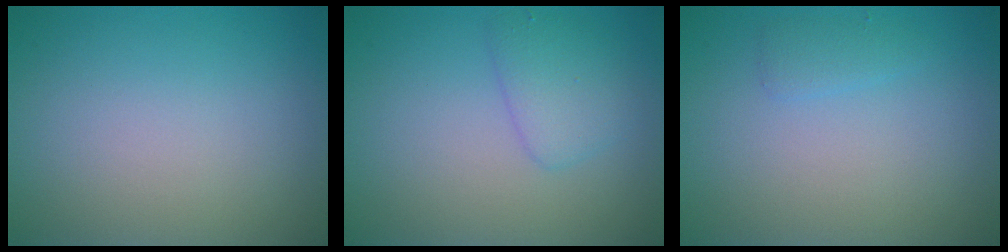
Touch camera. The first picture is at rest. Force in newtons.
{"total": 2.3, "press": 2.3, "slide": 0.2}
{"total": 1.0, "press": 1.0, "slide": 0.1}